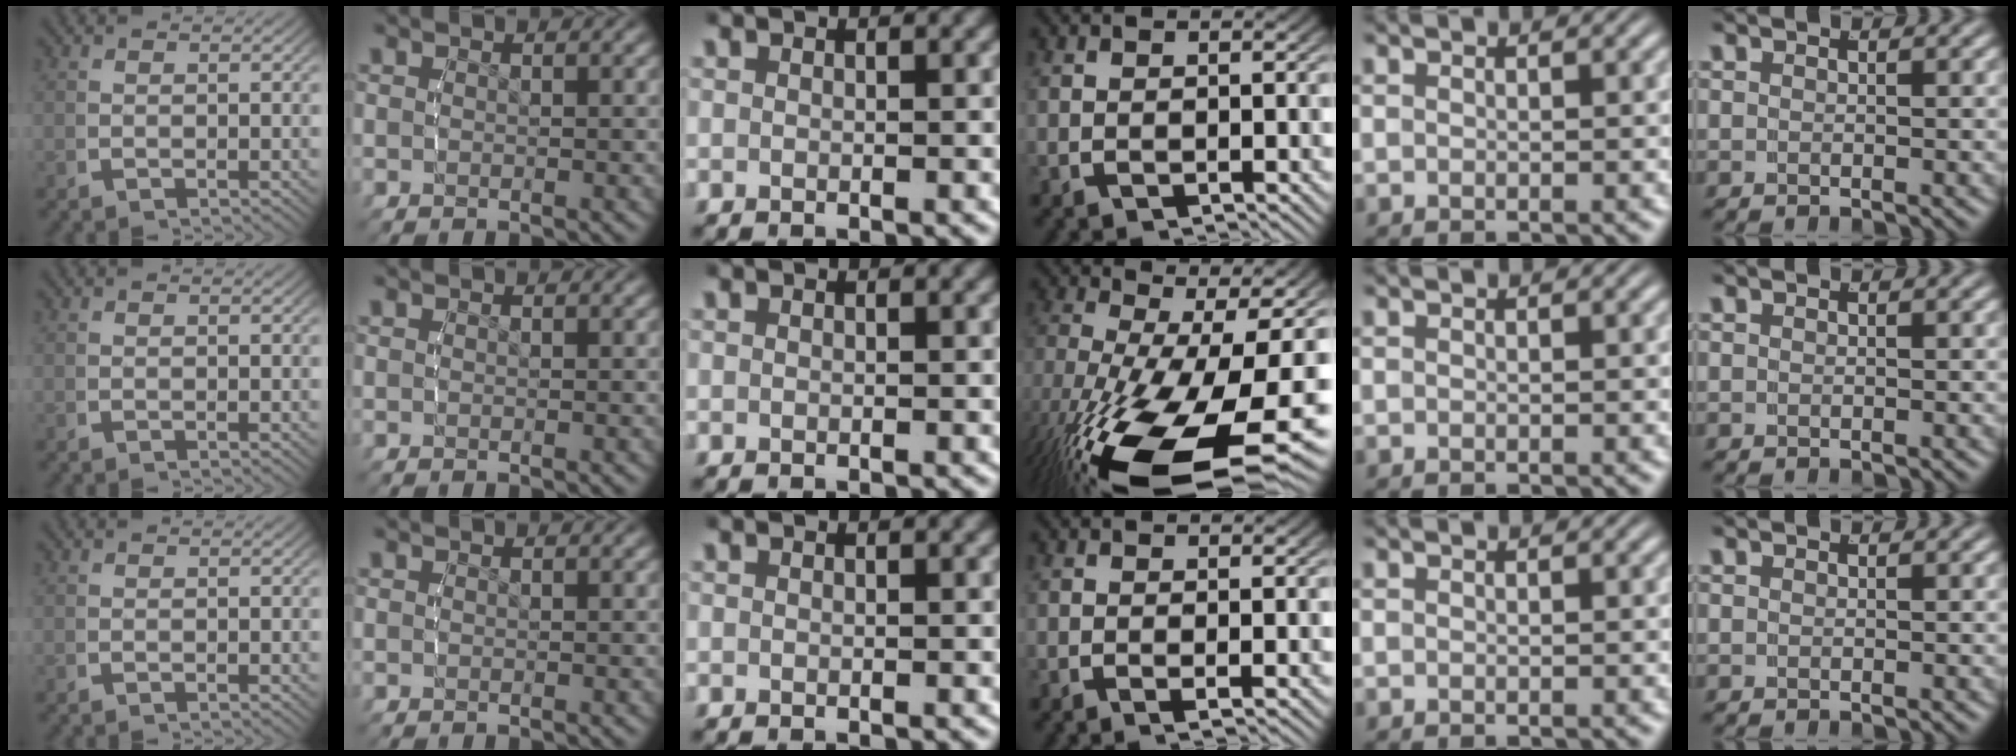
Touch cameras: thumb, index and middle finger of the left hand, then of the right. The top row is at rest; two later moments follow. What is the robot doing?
{"motion": "lift_and_place", "object": "button"}